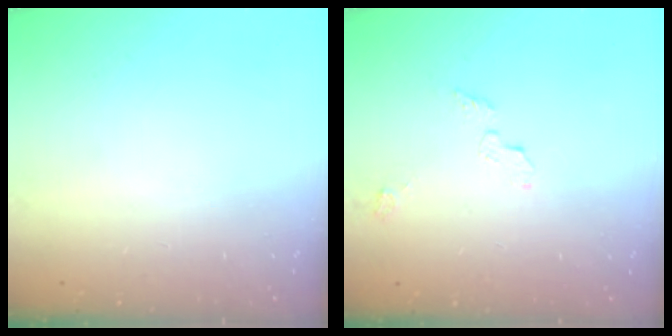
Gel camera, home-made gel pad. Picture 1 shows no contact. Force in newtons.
{"total": 3.6, "press": 3.6, "slide": 0.0}